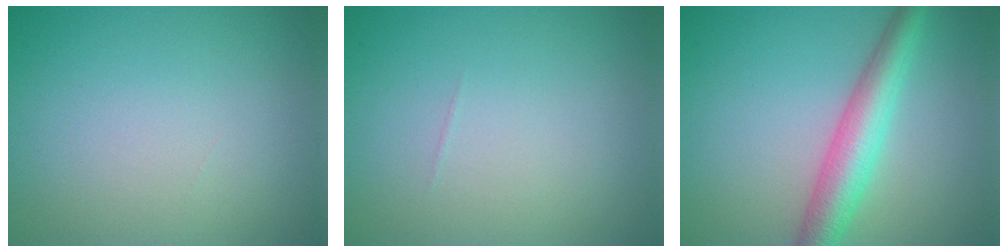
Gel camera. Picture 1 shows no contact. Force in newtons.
{"total": 0.0}
{"total": 4.8, "press": 4.8, "slide": 0.1}